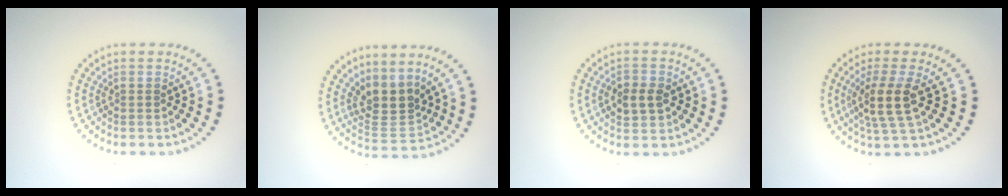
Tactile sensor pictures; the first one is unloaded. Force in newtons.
{"total": 3.6, "press": 2.9, "slide": 2.1}
{"total": 2.5, "press": 2.5, "slide": 0.2}
{"total": 3.6, "press": 2.9, "slide": 2.2}